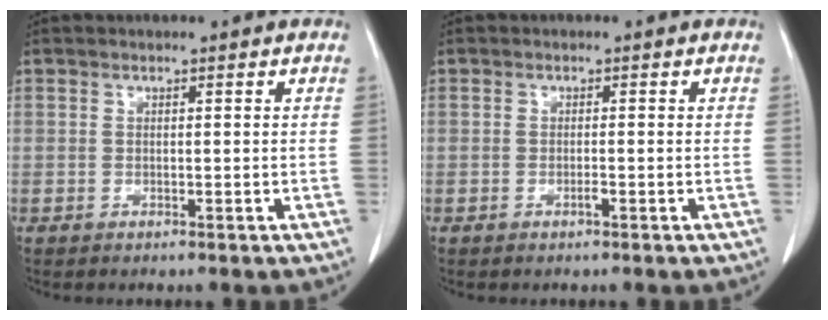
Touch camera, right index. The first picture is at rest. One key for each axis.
{"total": 0.8, "fx": -0.4, "fy": 0.1, "fz": 0.7, "tx": -0.015, "ty": 0.000, "tz": -0.007}